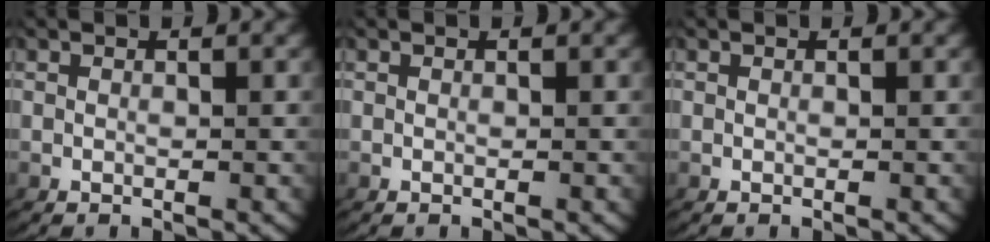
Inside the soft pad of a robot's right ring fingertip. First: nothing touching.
{"total": 0.0}
{"total": 0.0}